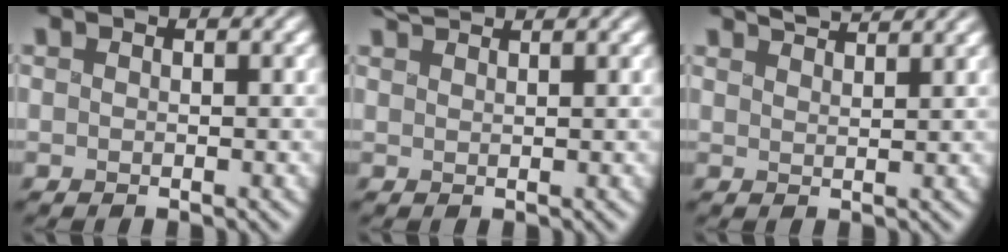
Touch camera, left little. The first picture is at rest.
{"total": 2.0, "force": [1.9, 0.2, 0.6], "torque": [-0.004, 0.010, 0.037]}
{"total": 3.6, "force": [3.2, 0.7, 1.5], "torque": [-0.013, 0.014, 0.034]}